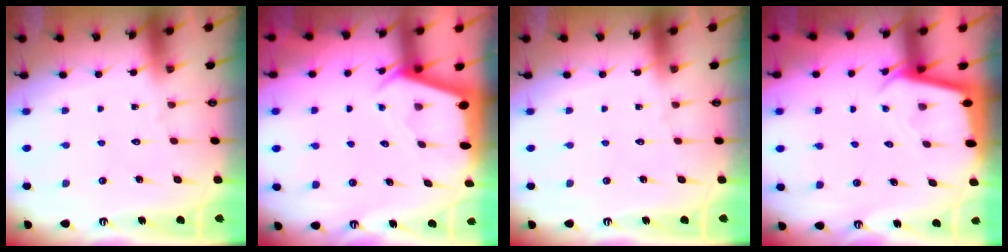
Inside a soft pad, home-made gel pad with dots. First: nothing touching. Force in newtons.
{"total": 2.3, "press": 2.3, "slide": 0.3}
{"total": 0.0}
{"total": 2.5, "press": 2.5, "slide": 0.1}